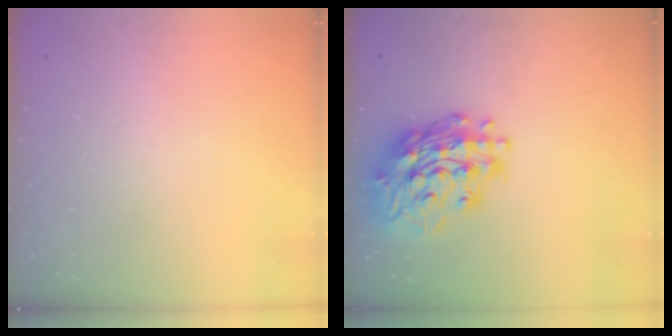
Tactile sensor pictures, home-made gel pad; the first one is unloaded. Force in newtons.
{"total": 20.7, "press": 20.6, "slide": 1.9}